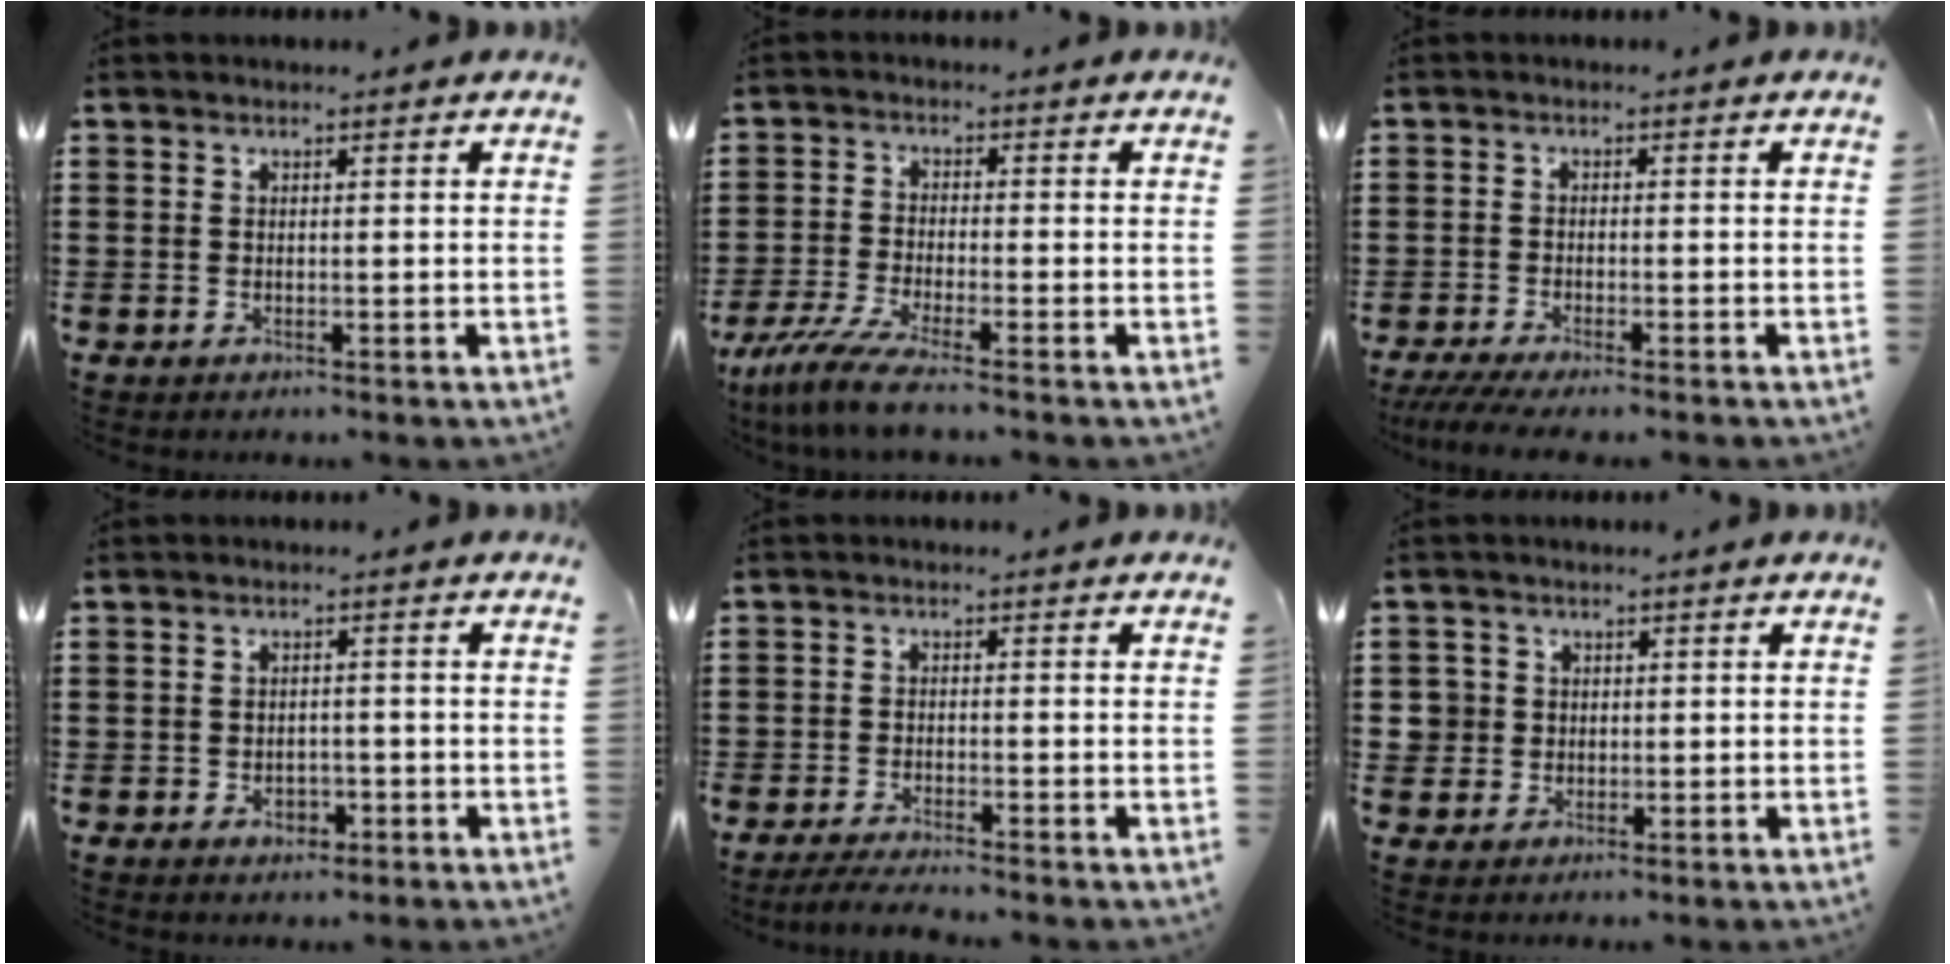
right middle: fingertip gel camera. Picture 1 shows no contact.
{"total": 5.6, "force": [-4.5, -0.1, 3.3], "torque": [-0.090, -0.026, -0.093]}
{"total": 2.6, "force": [-2.2, 0.0, 1.3], "torque": [-0.030, -0.005, -0.045]}
{"total": 2.3, "force": [-1.2, 1.4, 1.4], "torque": [-0.029, 0.001, -0.023]}
{"total": 2.7, "force": [-2.5, -0.1, 0.9], "torque": [-0.015, 0.001, -0.050]}
{"total": 3.5, "force": [0.2, 3.5, 0.6], "torque": [-0.038, 0.008, -0.001]}